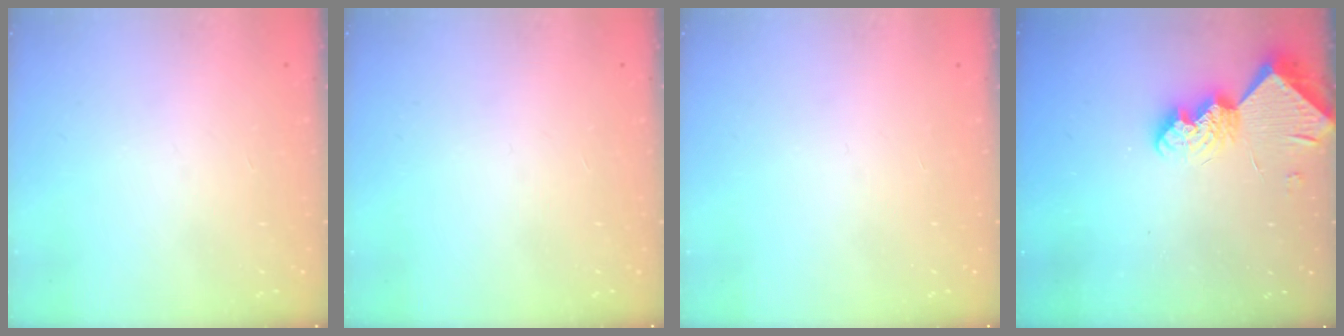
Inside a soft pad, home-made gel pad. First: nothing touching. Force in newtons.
{"total": 0.0}
{"total": 0.0}
{"total": 10.5, "press": 10.4, "slide": 0.8}